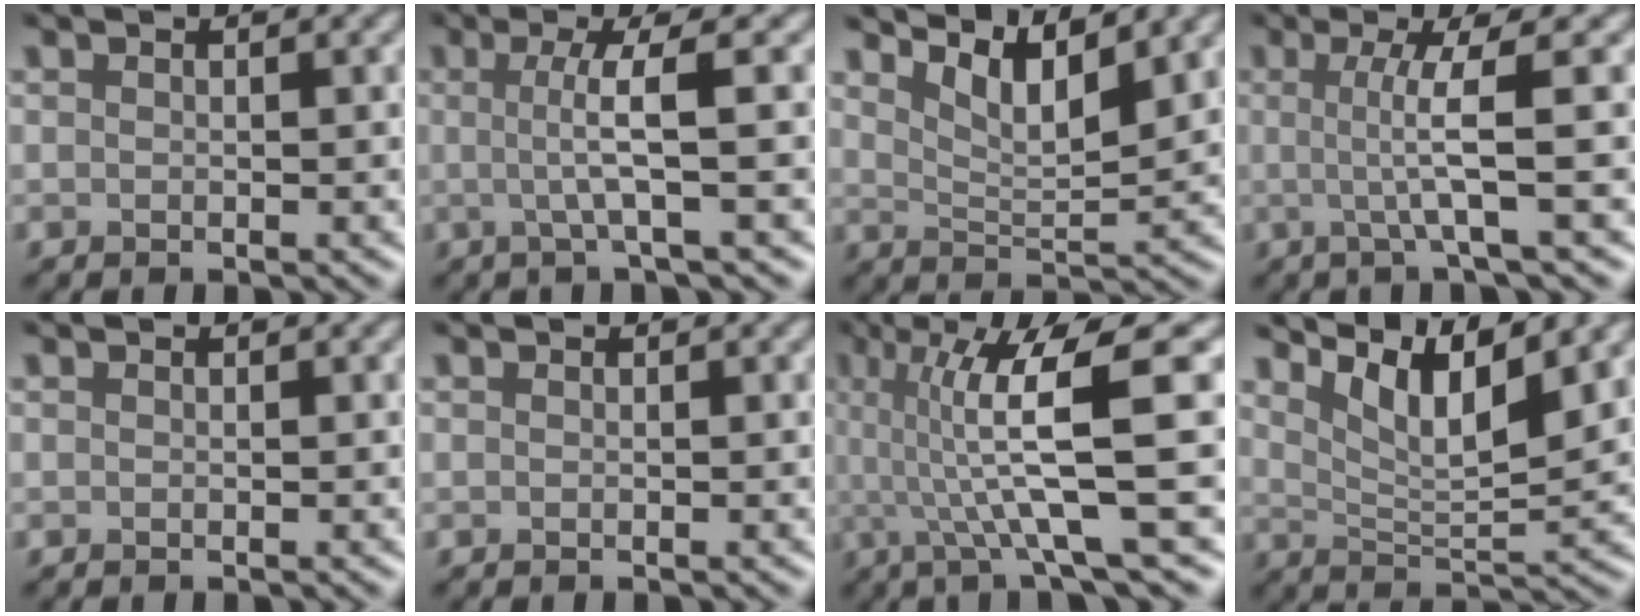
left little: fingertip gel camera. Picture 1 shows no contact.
{"total": 3.9, "force": [0.1, 0.6, 3.9], "torque": [-0.067, 0.000, -0.005]}
{"total": 4.4, "force": [3.3, 1.0, 2.7], "torque": [-0.054, -0.008, 0.060]}
{"total": 4.5, "force": [0.2, 0.6, 4.4], "torque": [-0.074, 0.000, -0.002]}
{"total": 0.0}
{"total": 0.0}
{"total": 8.8, "force": [1.0, 1.5, 8.6], "torque": [-0.130, 0.003, 0.014]}
{"total": 6.1, "force": [4.0, 1.4, 4.4], "torque": [-0.079, -0.005, 0.073]}